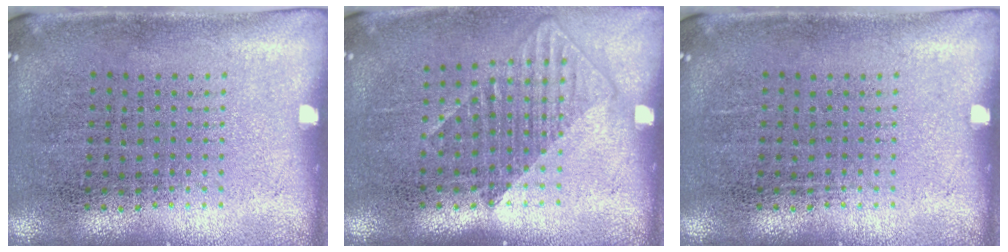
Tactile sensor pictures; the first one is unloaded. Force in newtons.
{"total": 1.2, "press": 1.0, "slide": 0.6}
{"total": 0.0}